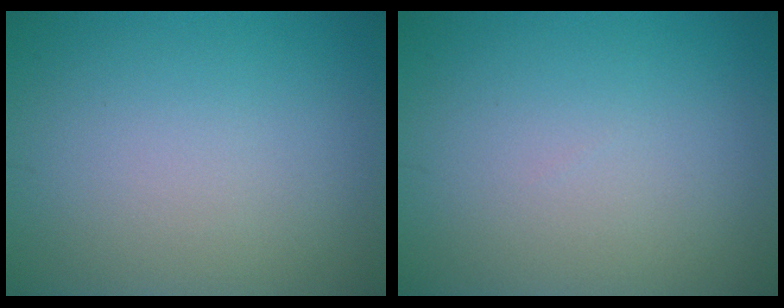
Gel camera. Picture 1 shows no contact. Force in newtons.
{"total": 0.0}